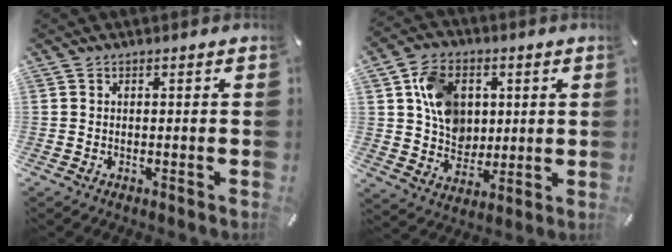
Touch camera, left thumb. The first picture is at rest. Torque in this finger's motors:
{"motor_torque": [0.63, 0.14, 0.52, 0.30, 0.09]}